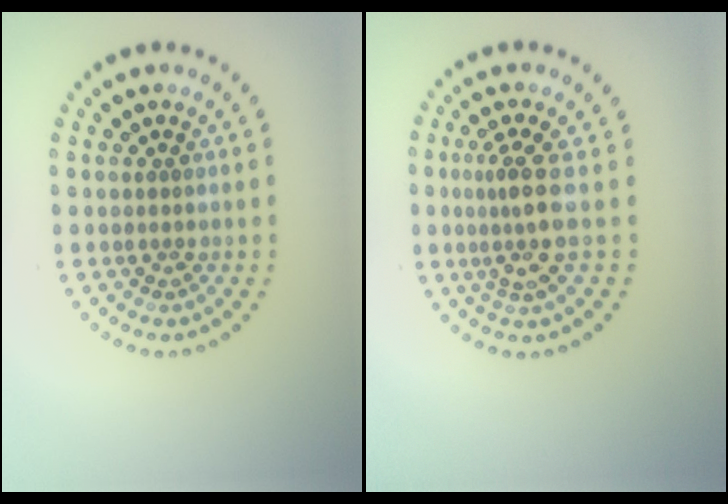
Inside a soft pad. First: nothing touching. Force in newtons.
{"total": 3.2, "press": 2.2, "slide": 2.3}